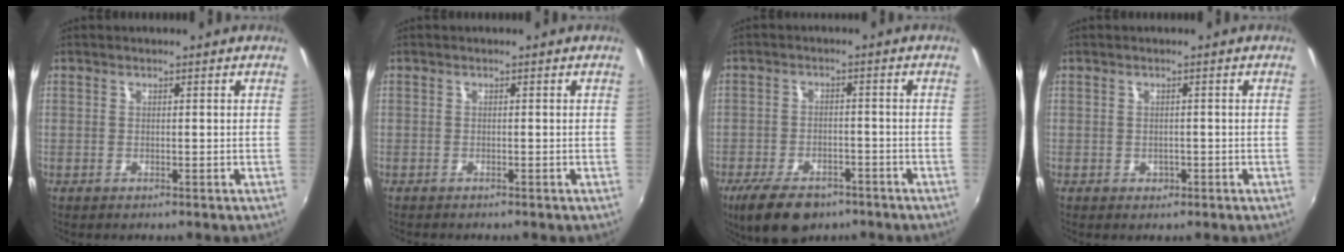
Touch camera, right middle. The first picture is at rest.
{"total": 0.7, "force": [-0.7, 0.2, 0.2], "torque": [-0.006, -0.004, -0.013]}
{"total": 10.9, "force": [-7.6, 5.2, 5.8], "torque": [-0.138, -0.023, -0.126]}
{"total": 1.3, "force": [-0.5, 1.2, 0.4], "torque": [-0.006, -0.002, -0.003]}